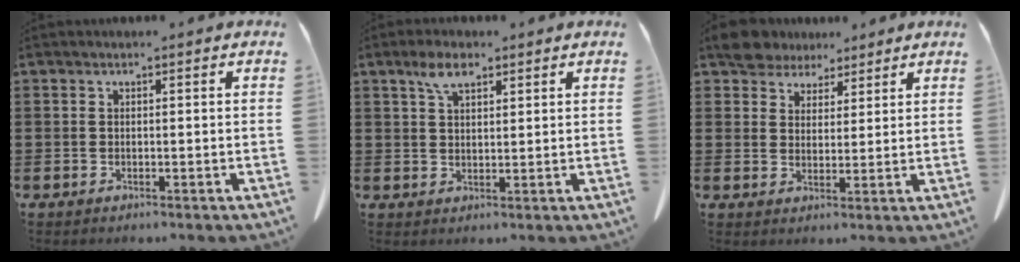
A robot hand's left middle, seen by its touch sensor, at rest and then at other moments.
{"total": 4.3, "force": [2.7, 1.8, 2.9], "torque": [-0.064, 0.006, 0.048]}
{"total": 5.7, "force": [5.0, 2.7, 1.1], "torque": [-0.037, -0.007, 0.093]}